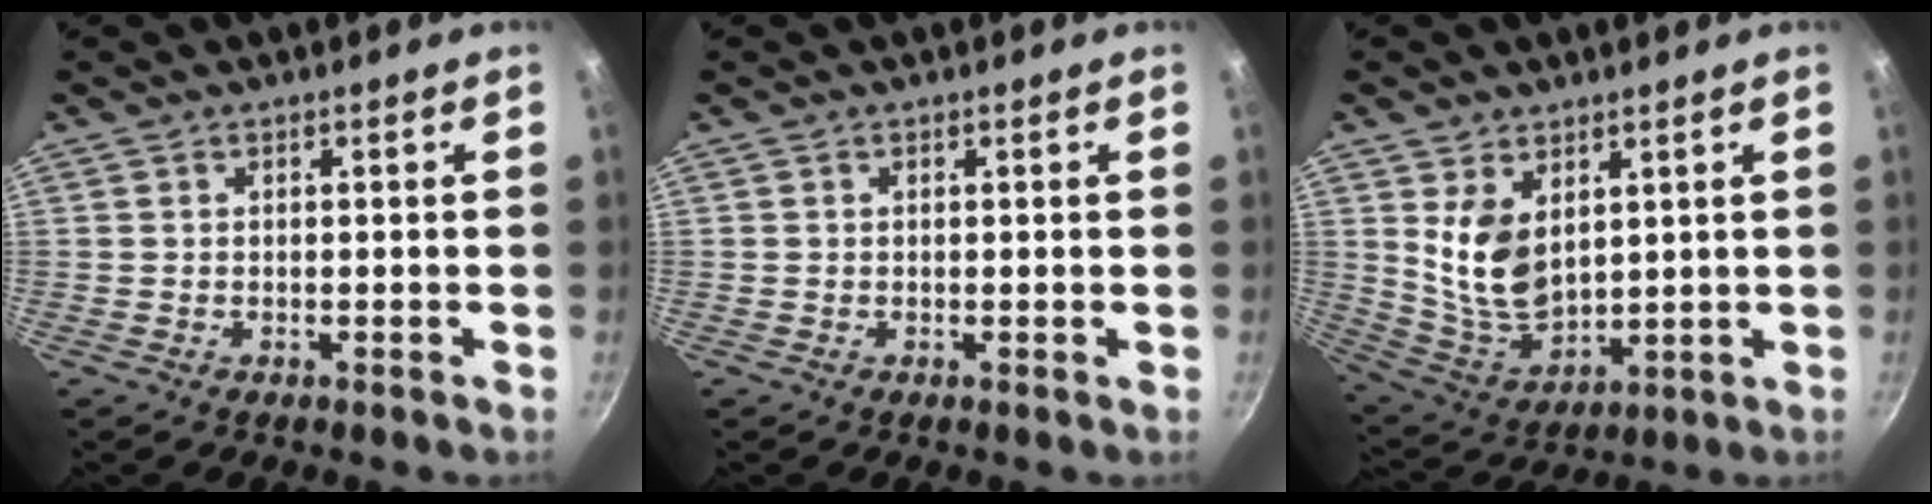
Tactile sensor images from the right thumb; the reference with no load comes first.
{"total": 0.0}
{"total": 10.7, "force": [3.5, 6.7, 7.7], "torque": [-0.125, -0.039, 0.085]}